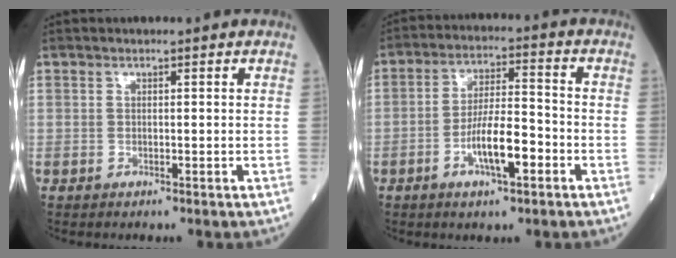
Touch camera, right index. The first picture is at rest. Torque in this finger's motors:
{"motor_torque": [0.39, -0.12, 0.43, 0.13]}